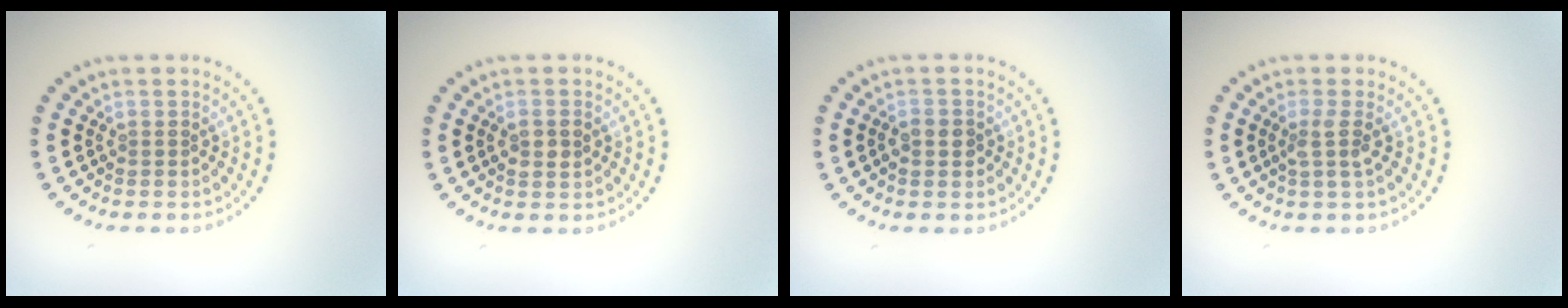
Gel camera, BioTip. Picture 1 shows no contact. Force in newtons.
{"total": 1.7, "press": 1.7, "slide": 0.2}
{"total": 1.9, "press": 1.9, "slide": 0.4}
{"total": 1.5, "press": 1.1, "slide": 1.0}